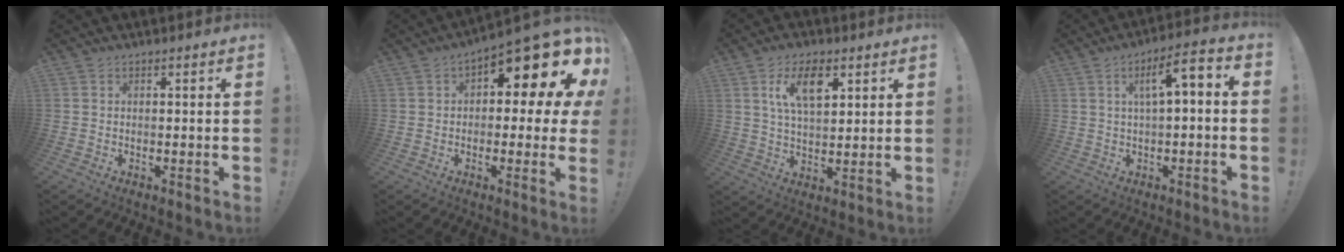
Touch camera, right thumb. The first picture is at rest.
{"total": 11.9, "force": [6.4, 4.7, 8.8], "torque": [-0.107, -0.059, 0.100]}
{"total": 10.5, "force": [4.9, 5.2, 7.7], "torque": [-0.120, -0.012, 0.085]}
{"total": 7.9, "force": [1.2, 2.2, 7.4], "torque": [-0.117, -0.002, 0.015]}